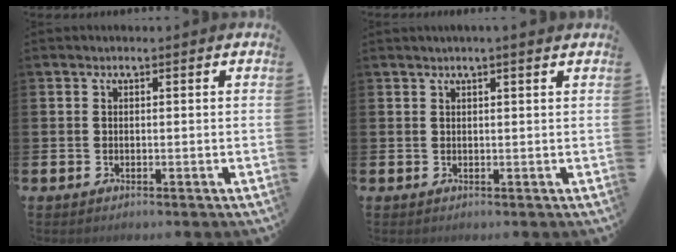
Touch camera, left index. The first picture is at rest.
{"total": 1.0, "force": [0.8, -0.2, 0.6], "torque": [-0.007, 0.000, 0.013]}